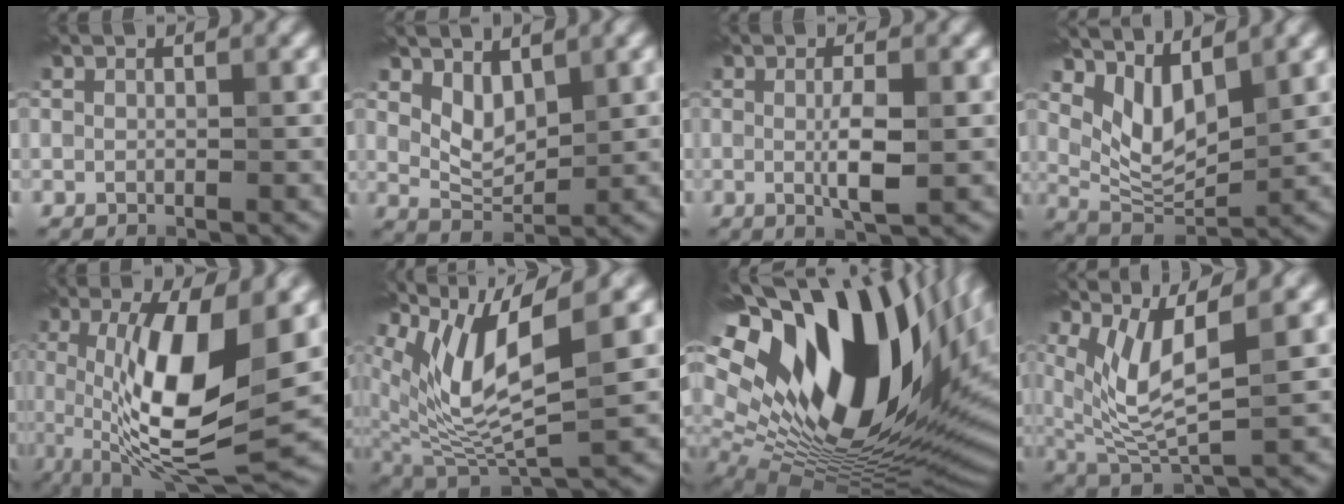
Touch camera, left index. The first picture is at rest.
{"total": 3.0, "force": [1.7, 1.6, 2.0], "torque": [-0.037, -0.007, 0.037]}
{"total": 3.1, "force": [0.0, 0.6, 3.1], "torque": [-0.057, -0.001, 0.001]}
{"total": 5.3, "force": [2.7, 2.5, 3.8], "torque": [-0.077, -0.016, 0.055]}
{"total": 10.9, "force": [0.7, 2.9, 10.5], "torque": [-0.184, -0.006, 0.017]}
{"total": 9.2, "force": [3.9, 2.7, 7.9], "torque": [-0.168, -0.005, 0.077]}
{"total": 22.5, "force": [8.2, 12.1, 17.1], "torque": [-0.297, -0.003, 0.157]}
{"total": 6.0, "force": [2.5, 1.6, 5.2], "torque": [-0.121, -0.013, 0.057]}